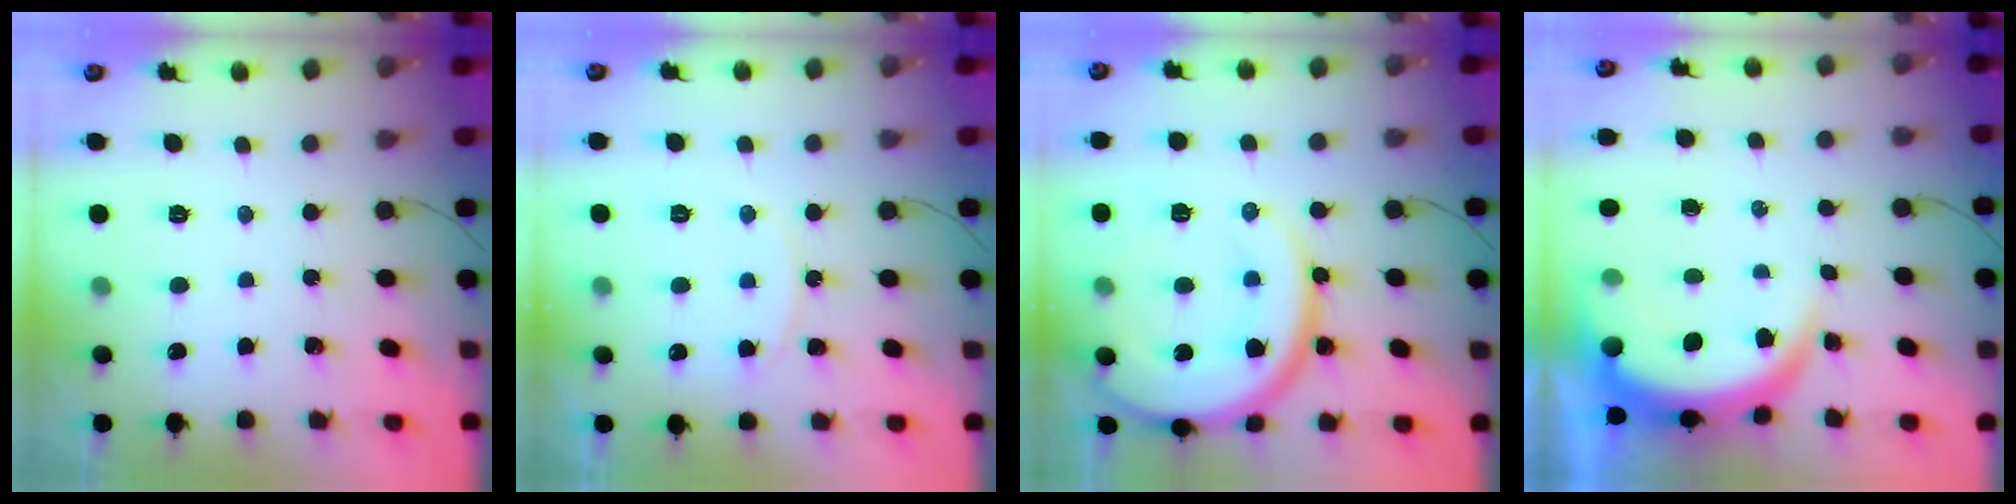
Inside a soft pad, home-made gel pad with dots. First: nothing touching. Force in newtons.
{"total": 6.6, "press": 6.6, "slide": 0.7}
{"total": 21.4, "press": 21.2, "slide": 2.9}
{"total": 8.6, "press": 8.5, "slide": 1.1}